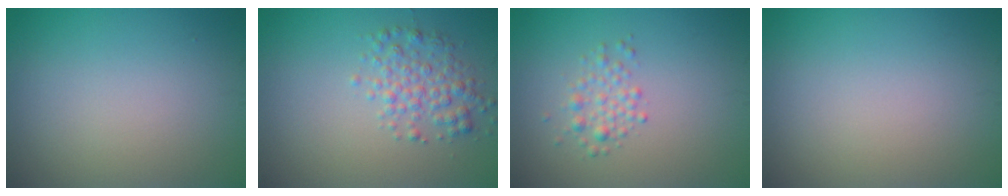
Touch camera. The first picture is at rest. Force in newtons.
{"total": 2.9, "press": 2.9, "slide": 0.1}
{"total": 1.8, "press": 1.8, "slide": 0.1}
{"total": 0.0}